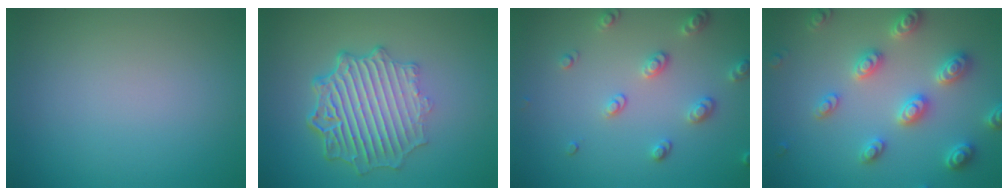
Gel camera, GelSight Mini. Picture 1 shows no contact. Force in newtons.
{"total": 7.4, "press": 5.3, "slide": 5.2}
{"total": 2.6, "press": 2.6, "slide": 0.6}
{"total": 5.0, "press": 4.9, "slide": 1.0}